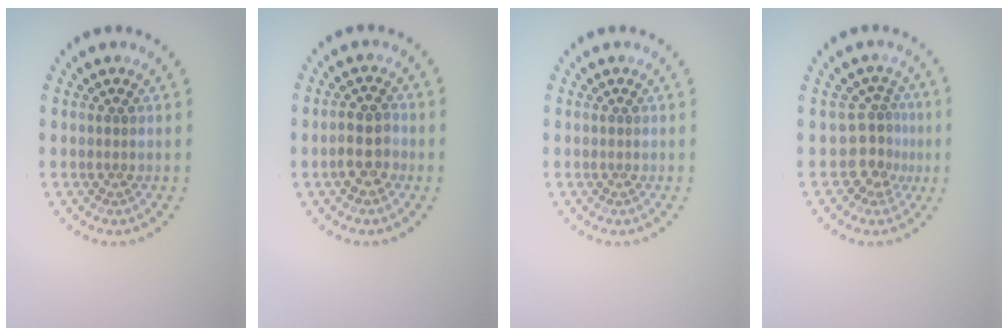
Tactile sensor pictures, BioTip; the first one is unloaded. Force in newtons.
{"total": 2.7, "press": 2.6, "slide": 0.7}
{"total": 0.0}
{"total": 3.0, "press": 2.0, "slide": 2.2}